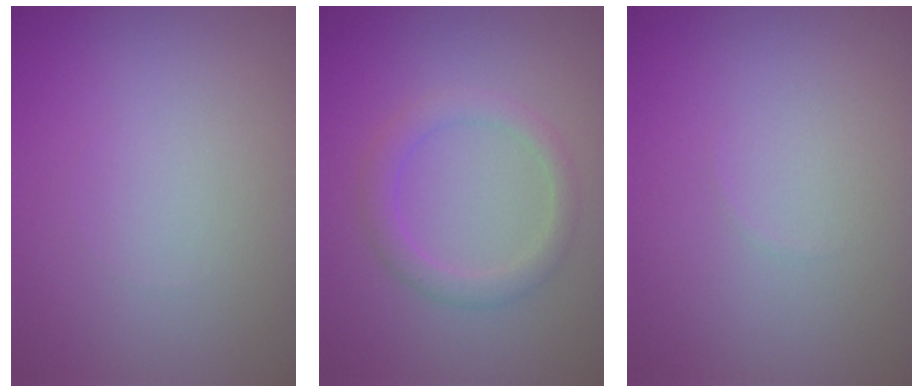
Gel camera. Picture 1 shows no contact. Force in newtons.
{"total": 2.4, "press": 2.4, "slide": 0.1}
{"total": 0.0}